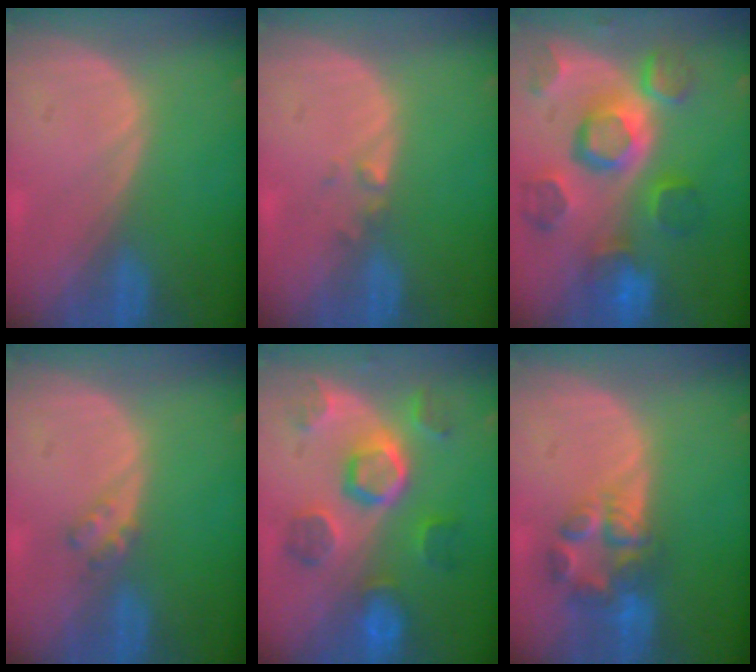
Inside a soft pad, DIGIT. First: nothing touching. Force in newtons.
{"total": 1.3, "press": 1.0, "slide": 0.8}
{"total": 12.0, "press": 10.3, "slide": 6.2}
{"total": 2.0, "press": 2.0, "slide": 0.2}
{"total": 9.1, "press": 9.0, "slide": 1.4}
{"total": 6.9, "press": 6.0, "slide": 3.4}